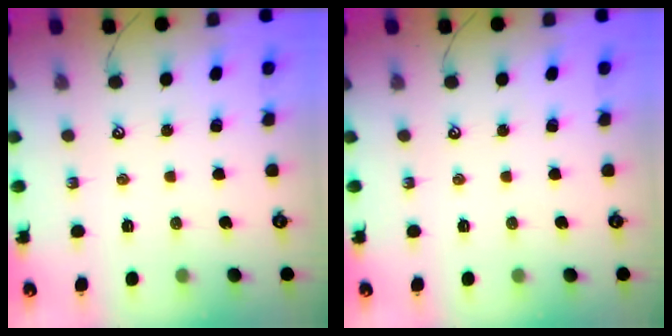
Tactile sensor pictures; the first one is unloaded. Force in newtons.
{"total": 0.0}